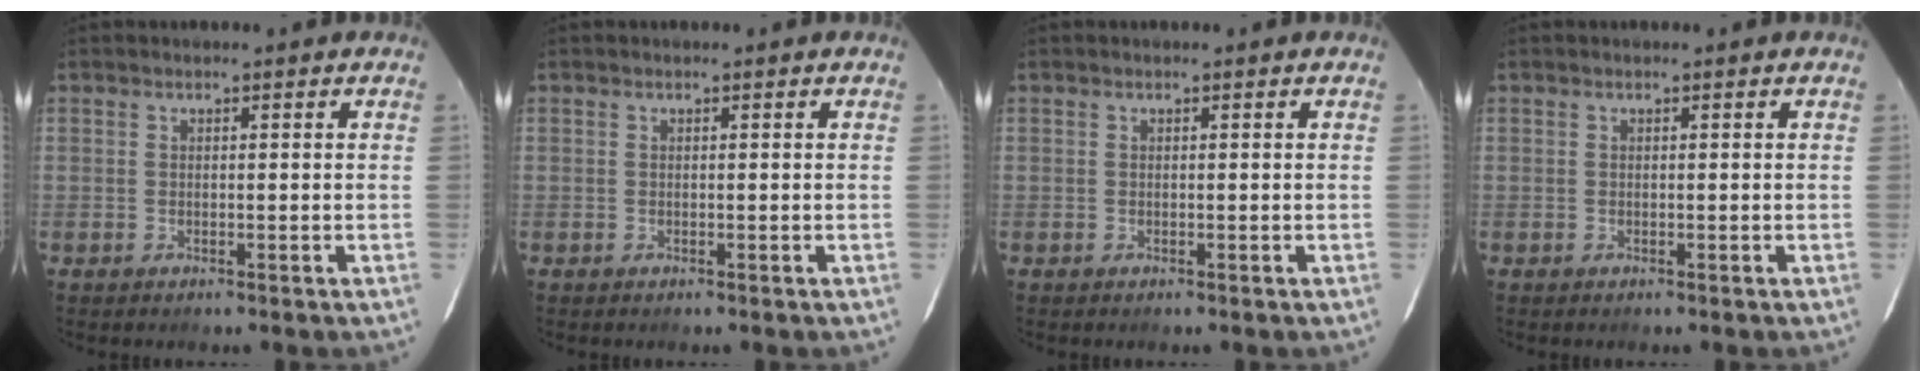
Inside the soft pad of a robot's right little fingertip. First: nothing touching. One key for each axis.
{"total": 0.0}
{"total": 0.0}
{"total": 0.0}